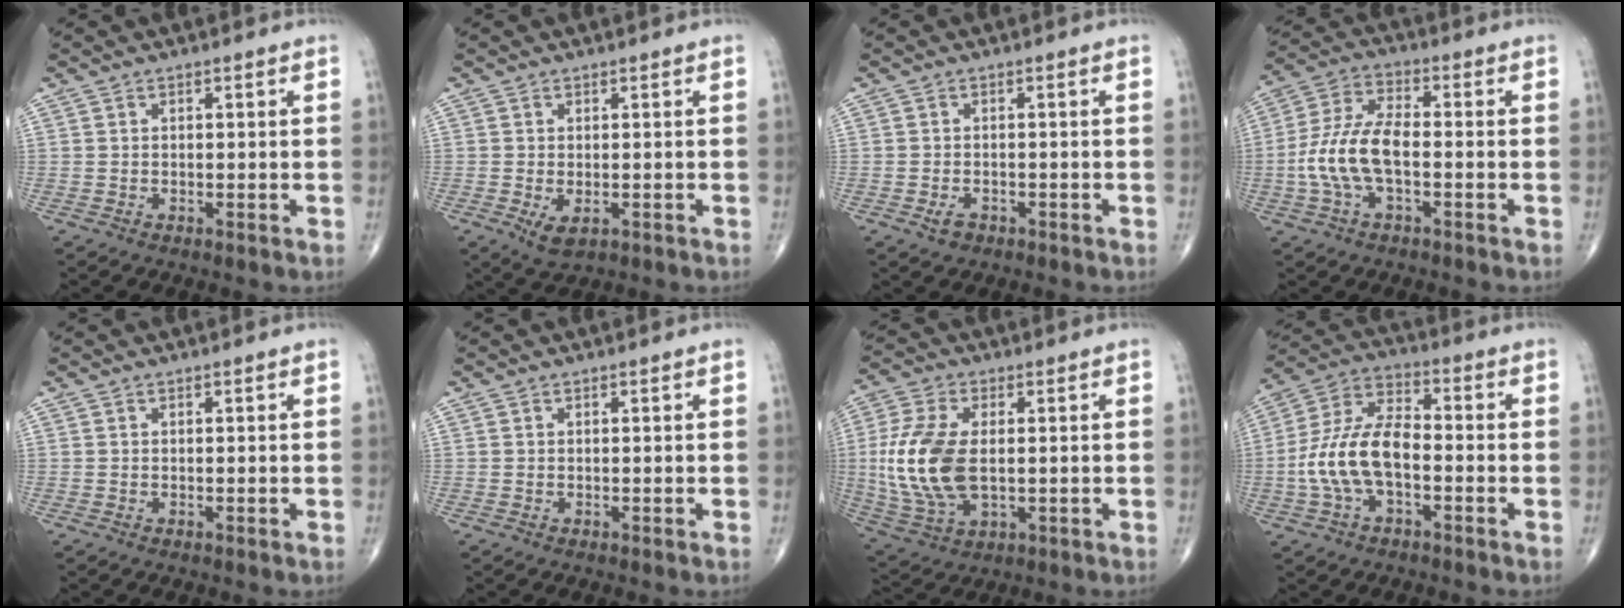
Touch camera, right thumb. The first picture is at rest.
{"total": 3.5, "force": [-1.1, 1.8, 2.8], "torque": [-0.049, -0.008, -0.011]}
{"total": 2.3, "force": [-1.2, 1.5, 1.2], "torque": [-0.021, 0.003, -0.017]}
{"total": 11.3, "force": [-2.2, 5.4, 9.8], "torque": [-0.211, 0.033, -0.046]}
{"total": 0.0}
{"total": 0.0}
{"total": 15.8, "force": [0.2, 8.7, 13.1], "torque": [-0.294, -0.006, 0.011]}
{"total": 13.1, "force": [-2.7, 6.8, 10.9], "torque": [-0.223, 0.040, -0.056]}